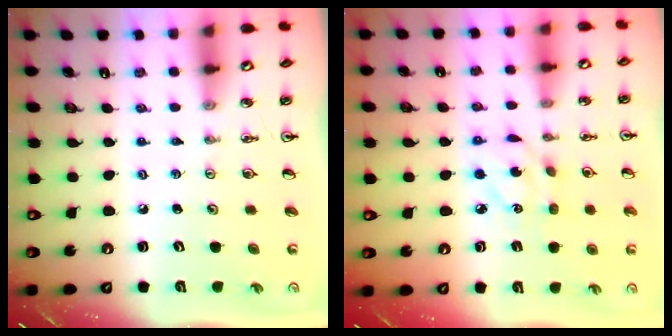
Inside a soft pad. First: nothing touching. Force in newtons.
{"total": 6.9, "press": 6.9, "slide": 0.1}